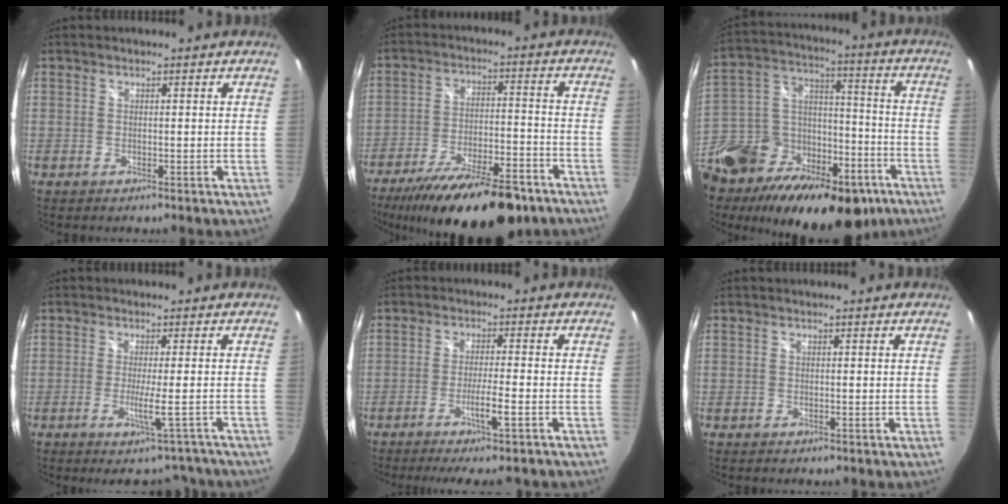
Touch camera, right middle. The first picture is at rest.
{"total": 21.7, "force": [-16.5, 5.9, 12.8], "torque": [-0.225, -0.034, -0.246]}
{"total": 32.4, "force": [-19.8, 17.5, 18.8], "torque": [-0.386, 0.003, -0.294]}
{"total": 7.8, "force": [-6.4, 0.6, 4.4], "torque": [-0.058, -0.010, -0.087]}
{"total": 7.3, "force": [-5.3, -0.8, 5.0], "torque": [-0.098, -0.019, -0.091]}
{"total": 0.6, "force": [-0.6, 0.2, 0.3], "torque": [-0.005, 0.000, -0.010]}